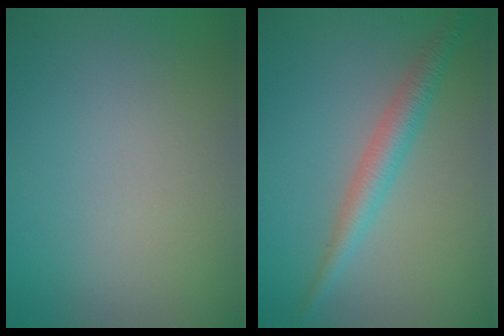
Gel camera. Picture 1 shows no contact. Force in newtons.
{"total": 3.0, "press": 3.0, "slide": 0.0}